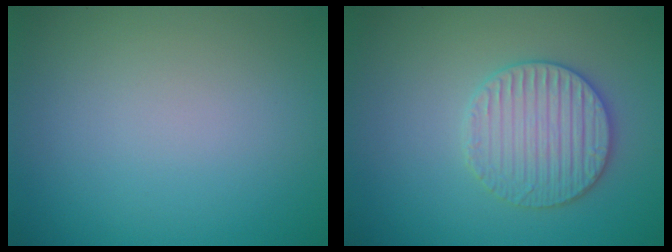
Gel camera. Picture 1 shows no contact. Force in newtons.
{"total": 3.5, "press": 3.5, "slide": 0.4}